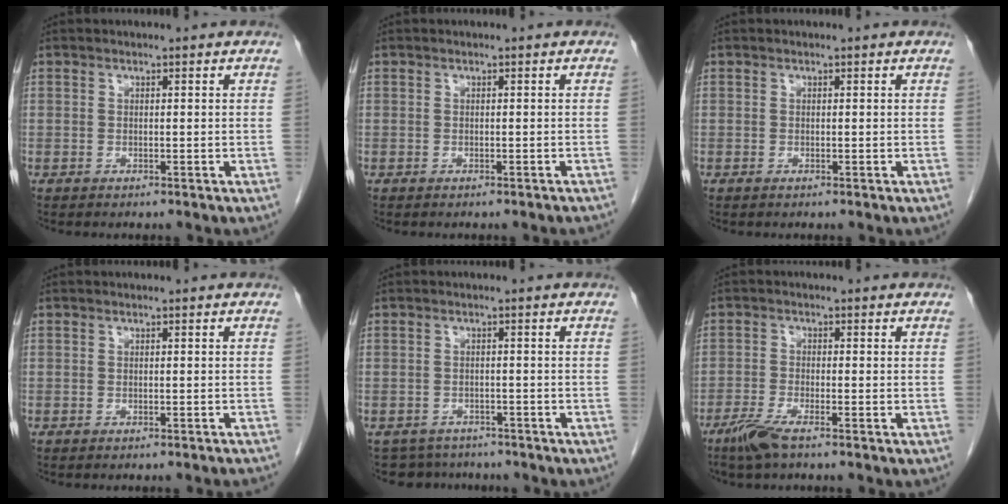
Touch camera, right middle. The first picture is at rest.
{"total": 1.9, "force": [-1.7, 0.2, 0.7], "torque": [-0.013, -0.002, -0.020]}
{"total": 0.0}
{"total": 3.0, "force": [-2.8, -0.2, 1.0], "torque": [-0.016, -0.007, -0.030]}
{"total": 5.1, "force": [-4.6, 2.3, -0.3], "torque": [0.005, 0.009, -0.061]}
{"total": 3.9, "force": [-2.9, 0.4, 2.7], "torque": [-0.062, -0.009, -0.060]}